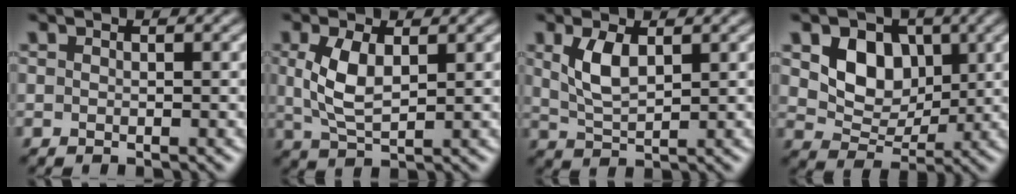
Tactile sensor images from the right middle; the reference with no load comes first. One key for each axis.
{"total": 3.6, "fx": 0.7, "fy": 1.6, "fz": 3.1, "tx": -0.077, "ty": -0.001, "tz": 0.018}
{"total": 2.9, "fx": 1.0, "fy": 1.3, "fz": 2.4, "tx": -0.060, "ty": -0.002, "tz": 0.026}
{"total": 4.8, "fx": 1.4, "fy": 3.8, "fz": 2.6, "tx": -0.052, "ty": -0.007, "tz": 0.022}